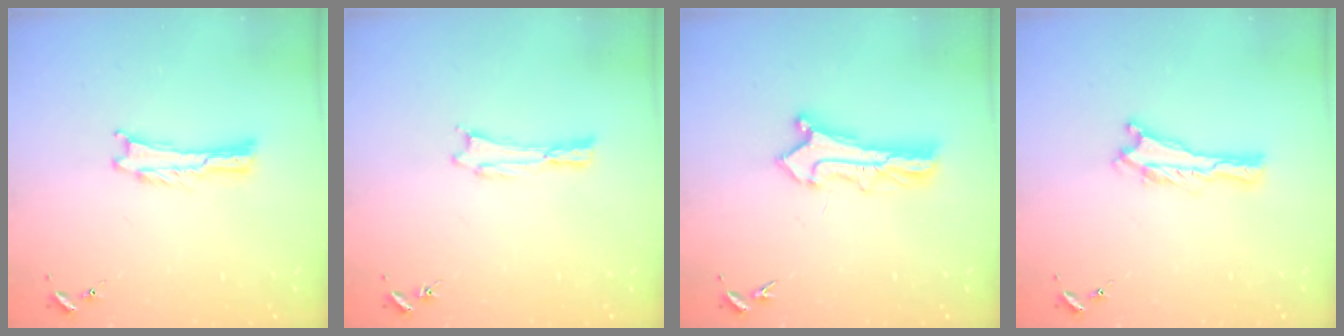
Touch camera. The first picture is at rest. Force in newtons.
{"total": 0.0}
{"total": 2.6, "press": 2.6, "slide": 0.2}
{"total": 0.0}